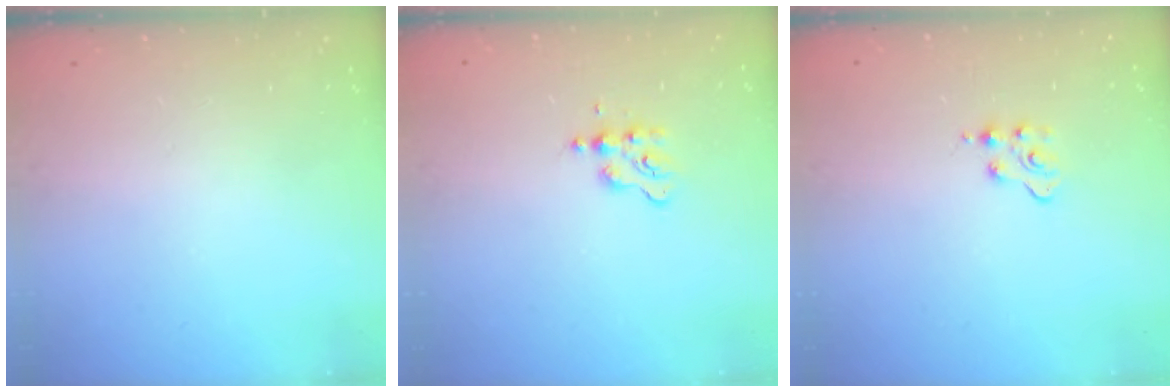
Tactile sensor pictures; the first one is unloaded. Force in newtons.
{"total": 2.7, "press": 2.6, "slide": 0.4}
{"total": 3.0, "press": 3.0, "slide": 0.3}